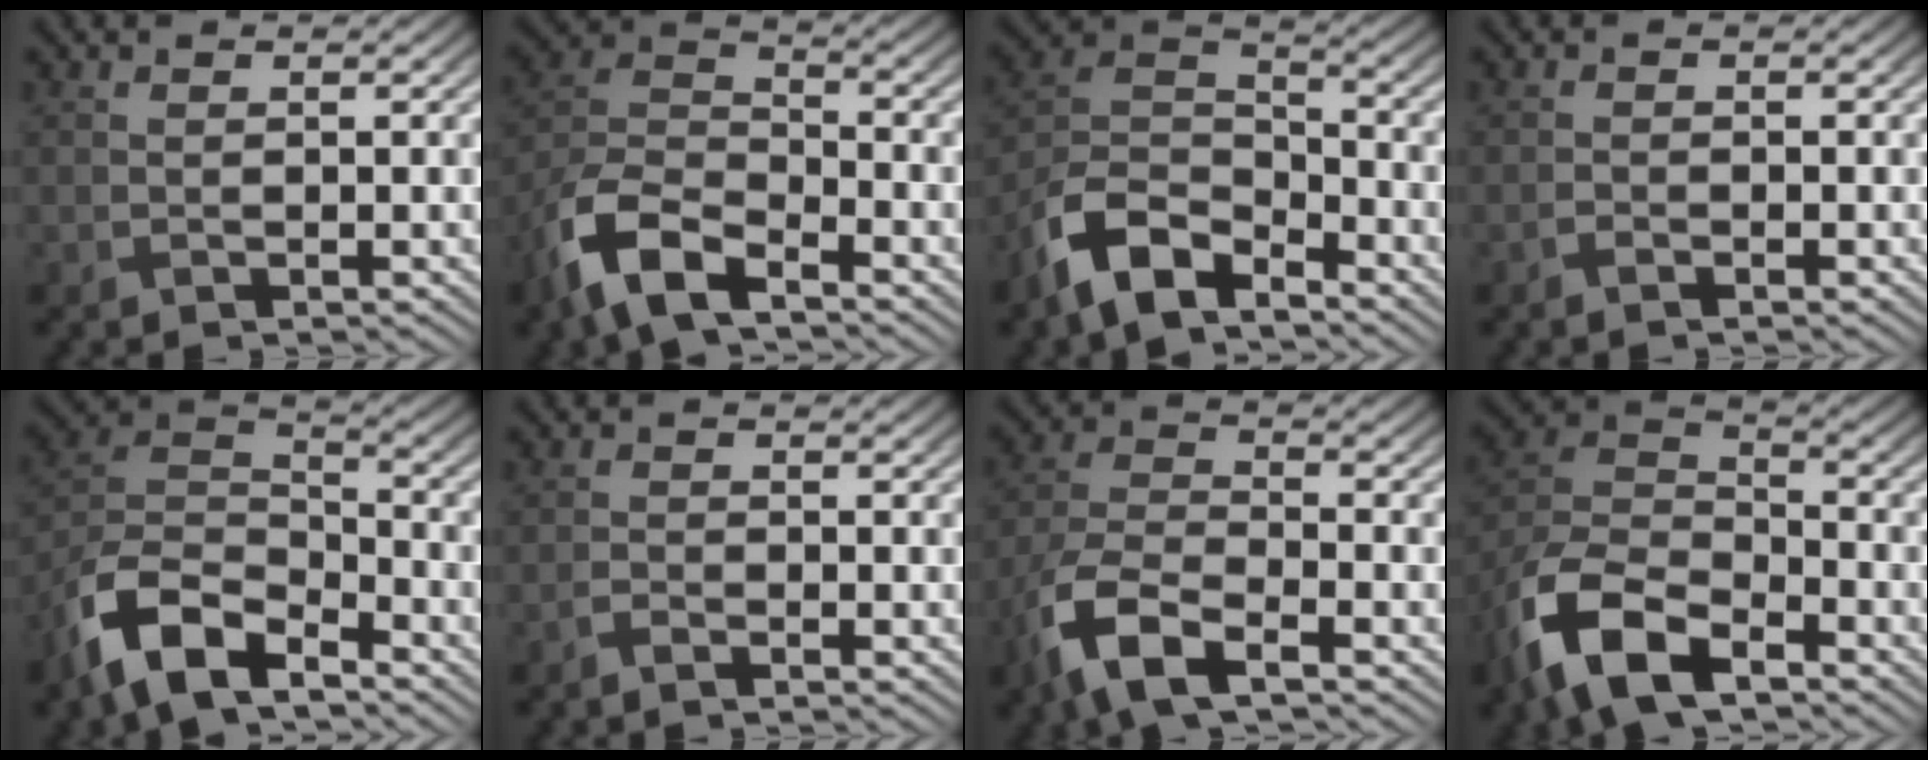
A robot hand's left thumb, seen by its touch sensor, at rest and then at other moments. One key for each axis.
{"total": 10.9, "fx": -7.1, "fy": 4.6, "fz": 6.8, "tx": -0.150, "ty": -0.014, "tz": -0.159}
{"total": 10.5, "fx": -7.3, "fy": 4.6, "fz": 5.9, "tx": -0.129, "ty": -0.007, "tz": -0.160}
{"total": 0.8, "fx": -0.6, "fy": 0.2, "fz": 0.4, "tx": -0.009, "ty": 0.001, "tz": -0.013}
{"total": 12.0, "fx": -8.0, "fy": 5.5, "fz": 7.1, "tx": -0.157, "ty": -0.013, "tz": -0.166}
{"total": 1.1, "fx": -0.9, "fy": 0.3, "fz": 0.6, "tx": -0.016, "ty": 0.001, "tz": -0.021}
{"total": 8.9, "fx": -5.2, "fy": 3.8, "fz": 6.2, "tx": -0.147, "ty": -0.015, "tz": -0.115}
{"total": 13.1, "fx": -8.1, "fy": 6.6, "fz": 7.9, "tx": -0.185, "ty": -0.020, "tz": -0.168}